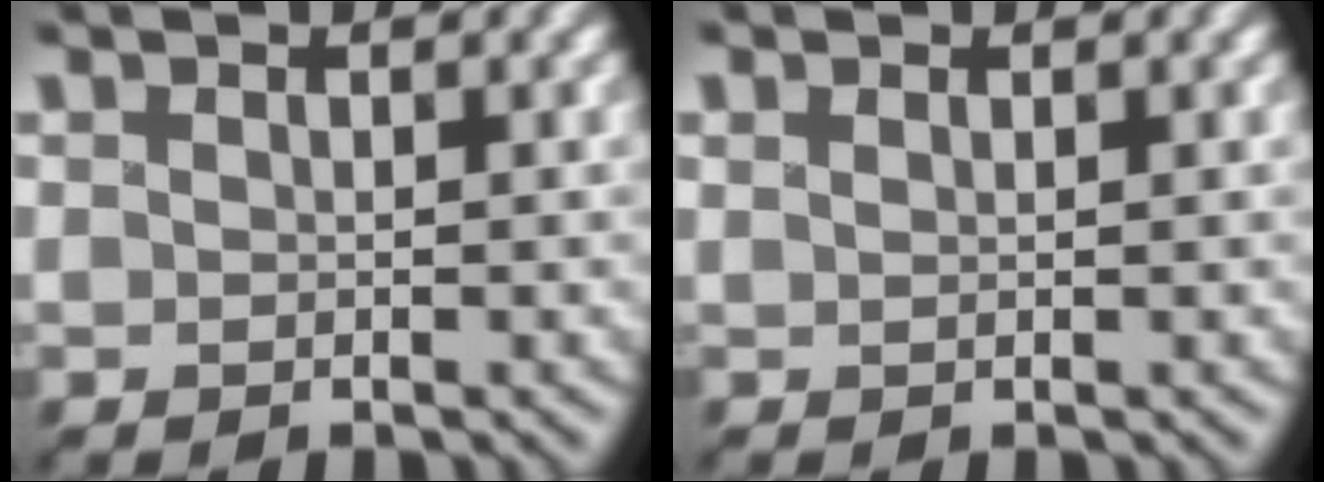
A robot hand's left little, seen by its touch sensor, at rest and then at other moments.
{"total": 0.0}